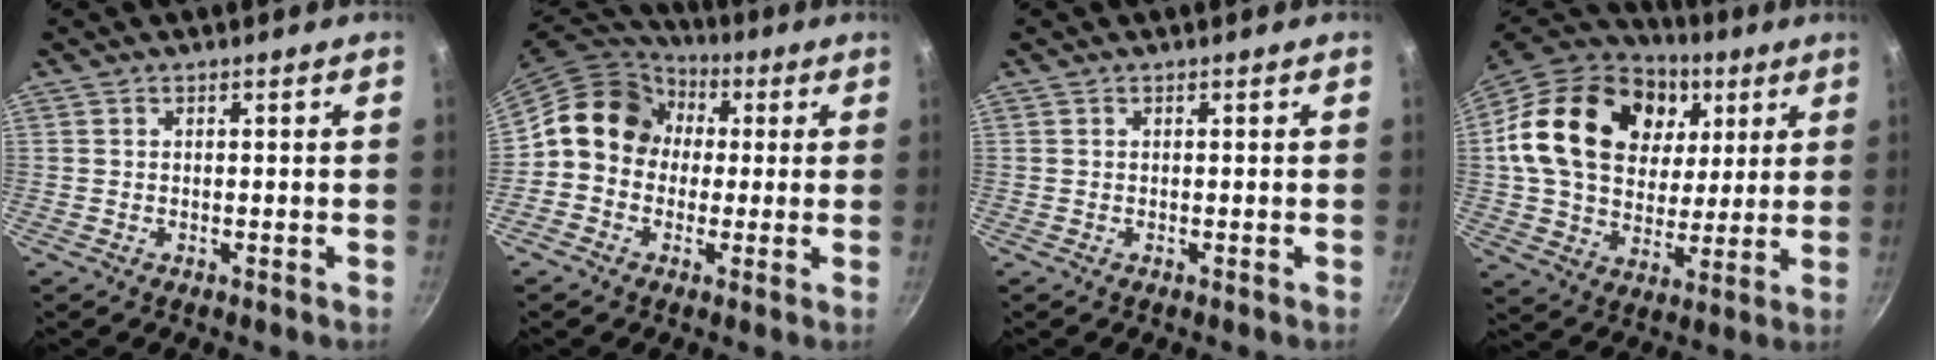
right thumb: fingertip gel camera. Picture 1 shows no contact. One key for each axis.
{"total": 12.8, "fx": 1.2, "fy": 11.1, "fz": 6.2, "tx": -0.067, "ty": 0.030, "tz": -0.005}
{"total": 0.0}
{"total": 26.4, "fx": 8.0, "fy": 19.1, "fz": 16.5, "tx": -0.271, "ty": -0.002, "tz": 0.135}